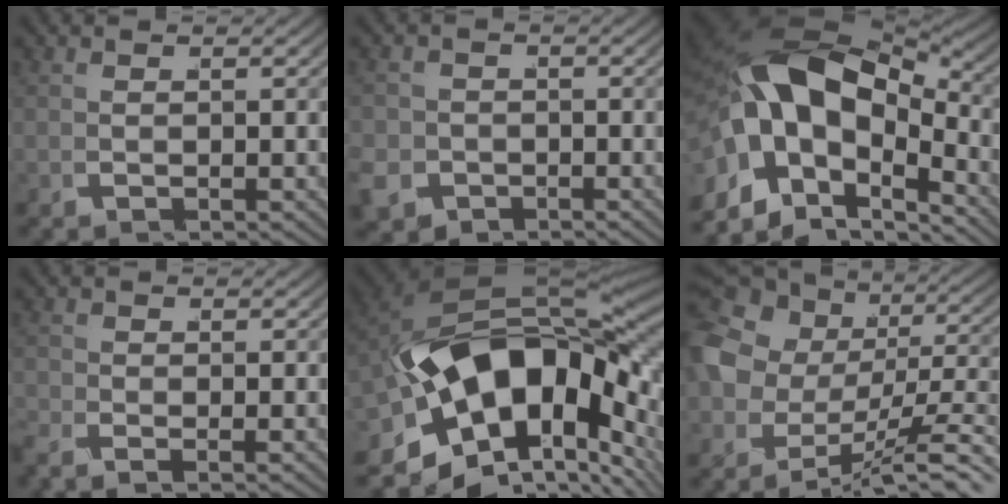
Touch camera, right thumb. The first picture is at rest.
{"total": 5.5, "force": [-2.6, 4.6, 1.6], "torque": [-0.045, -0.028, -0.039]}
{"total": 17.3, "force": [-1.2, 11.9, 12.4], "torque": [-0.270, -0.042, -0.005]}
{"total": 1.3, "force": [-1.1, 0.1, 0.5], "torque": [-0.013, -0.004, -0.028]}
{"total": 23.6, "force": [-1.3, 14.8, 18.3], "torque": [-0.327, -0.037, -0.010]}
{"total": 10.6, "force": [-3.6, 7.4, 6.6], "torque": [-0.133, -0.020, -0.047]}